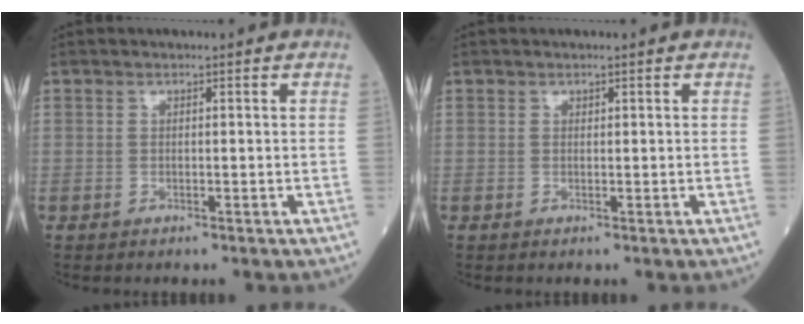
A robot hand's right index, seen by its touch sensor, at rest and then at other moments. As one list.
[{"total": 0.0}]